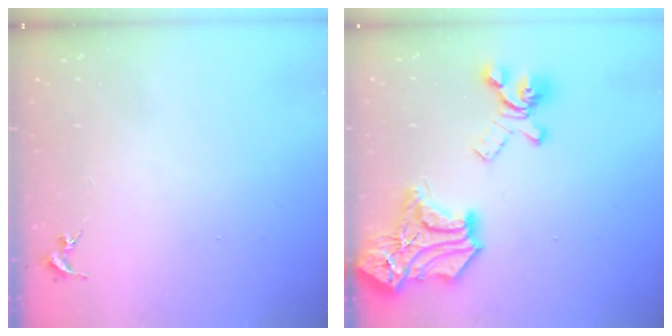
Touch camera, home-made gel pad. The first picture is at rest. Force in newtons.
{"total": 24.6, "press": 24.6, "slide": 0.7}